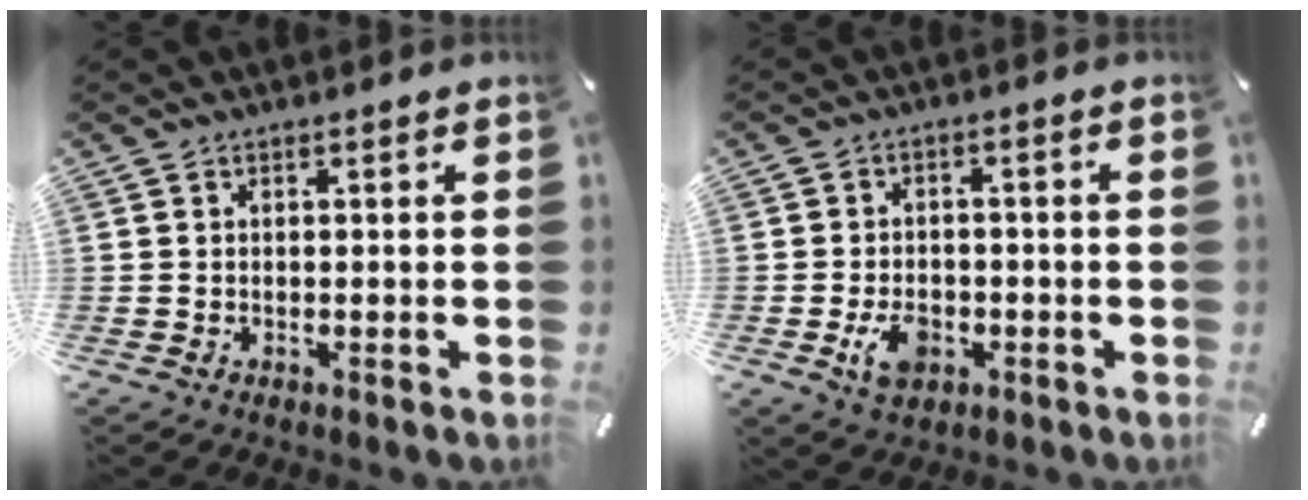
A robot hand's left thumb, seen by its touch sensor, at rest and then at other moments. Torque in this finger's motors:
{"motor_torque": [1.02, 1.39, 0.61, 0.23, 0.06]}